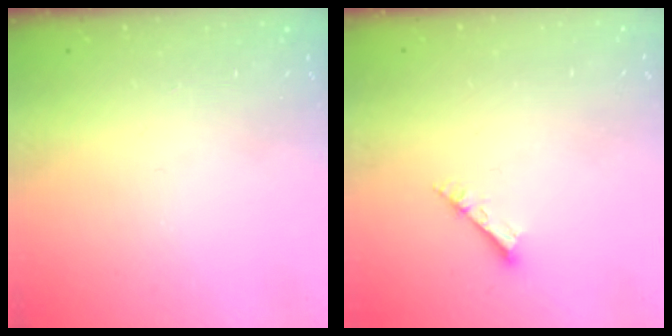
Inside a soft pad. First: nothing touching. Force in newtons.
{"total": 2.6, "press": 2.5, "slide": 0.2}